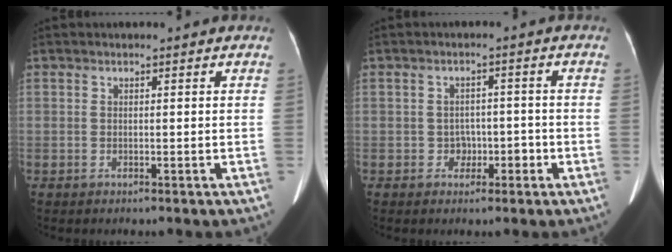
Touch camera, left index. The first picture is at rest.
{"total": 2.9, "force": [-1.2, 2.4, 1.1], "torque": [-0.010, 0.012, -0.014]}